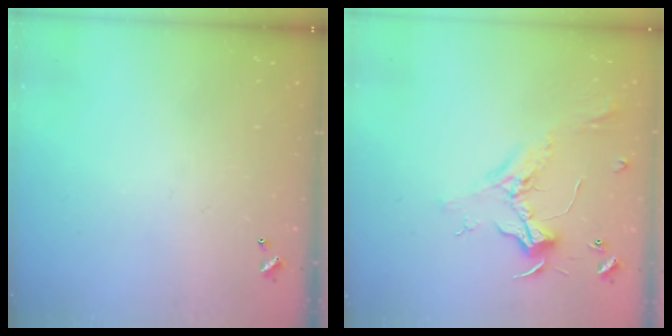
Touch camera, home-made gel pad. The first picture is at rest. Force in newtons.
{"total": 2.4, "press": 2.3, "slide": 0.8}